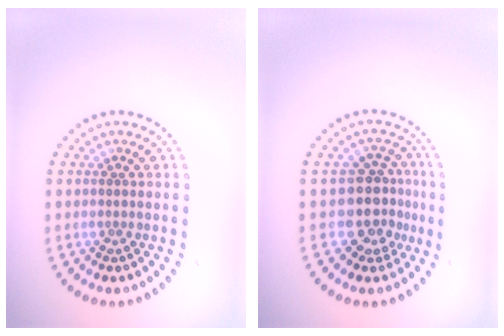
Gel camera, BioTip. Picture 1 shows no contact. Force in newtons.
{"total": 3.8, "press": 3.0, "slide": 2.3}